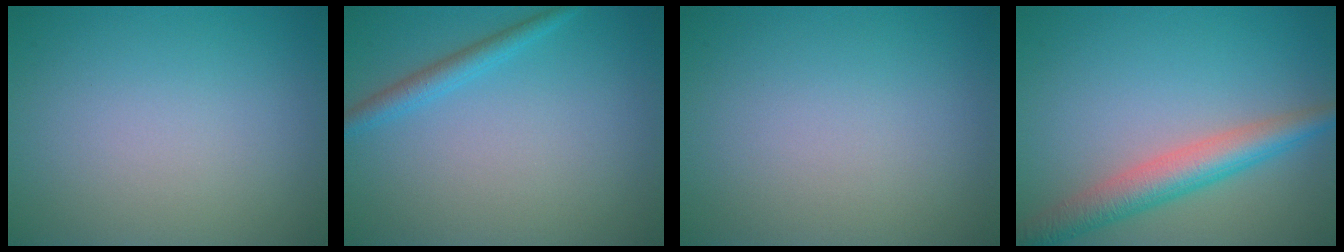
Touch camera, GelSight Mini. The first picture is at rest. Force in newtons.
{"total": 1.9, "press": 1.9, "slide": 0.2}
{"total": 0.0}
{"total": 4.8, "press": 4.8, "slide": 0.2}